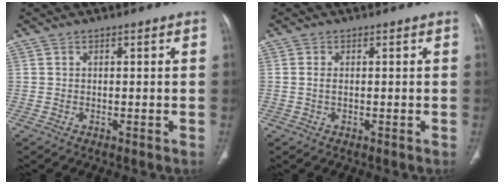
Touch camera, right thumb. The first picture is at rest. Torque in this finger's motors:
{"motor_torque": [-0.06, -0.01, 0.29, 0.21, -0.08]}